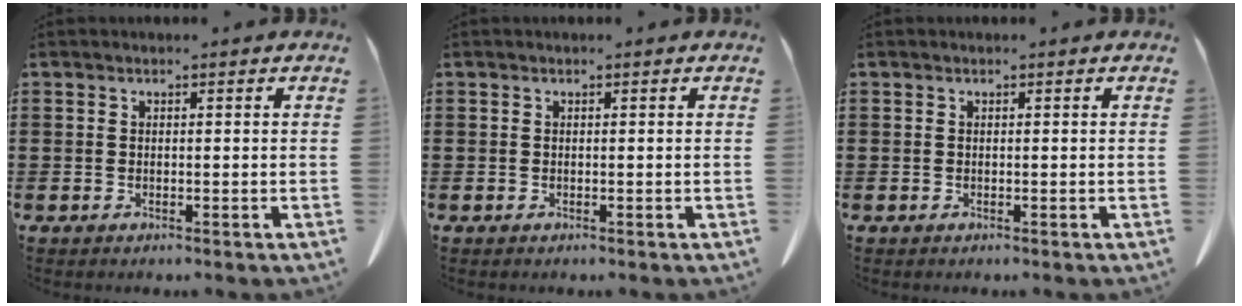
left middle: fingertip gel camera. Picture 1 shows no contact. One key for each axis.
{"total": 0.0}
{"total": 0.0}